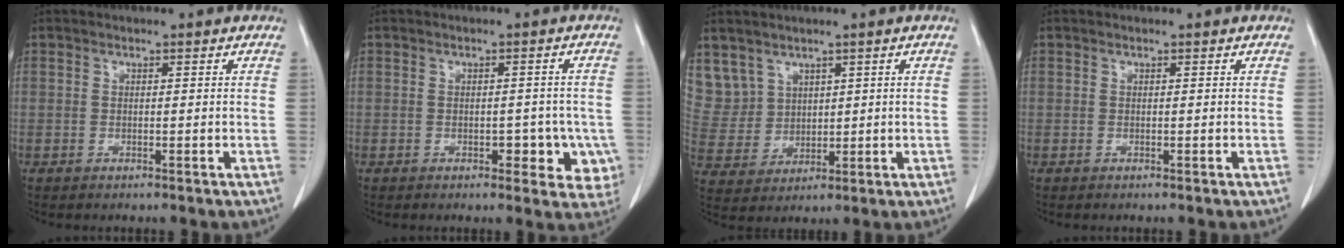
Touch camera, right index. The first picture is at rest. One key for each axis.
{"total": 5.9, "fx": -1.8, "fy": 3.2, "fz": 4.6, "tx": -0.033, "ty": 0.009, "tz": -0.017}
{"total": 8.7, "fx": 5.1, "fy": 7.1, "fz": 0.8, "tx": -0.033, "ty": 0.026, "tz": 0.129}
{"total": 0.0}